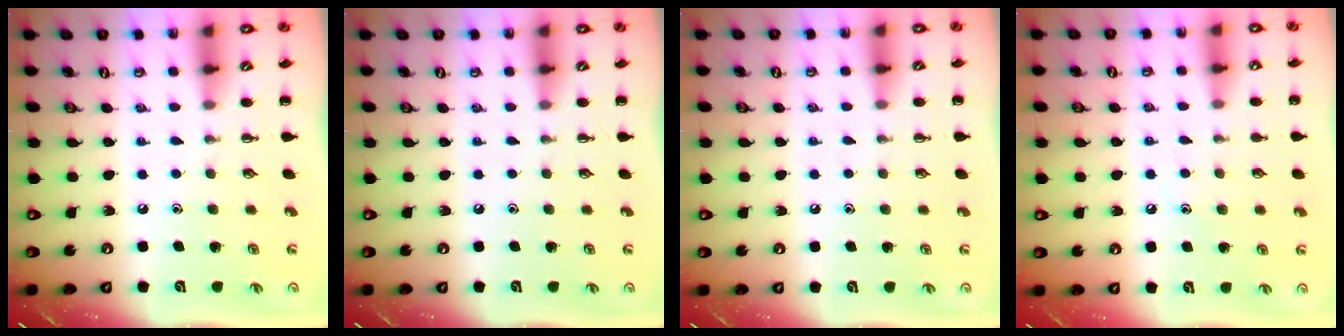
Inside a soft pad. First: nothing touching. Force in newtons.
{"total": 0.0}
{"total": 3.4, "press": 3.3, "slide": 1.0}
{"total": 7.3, "press": 7.1, "slide": 1.8}